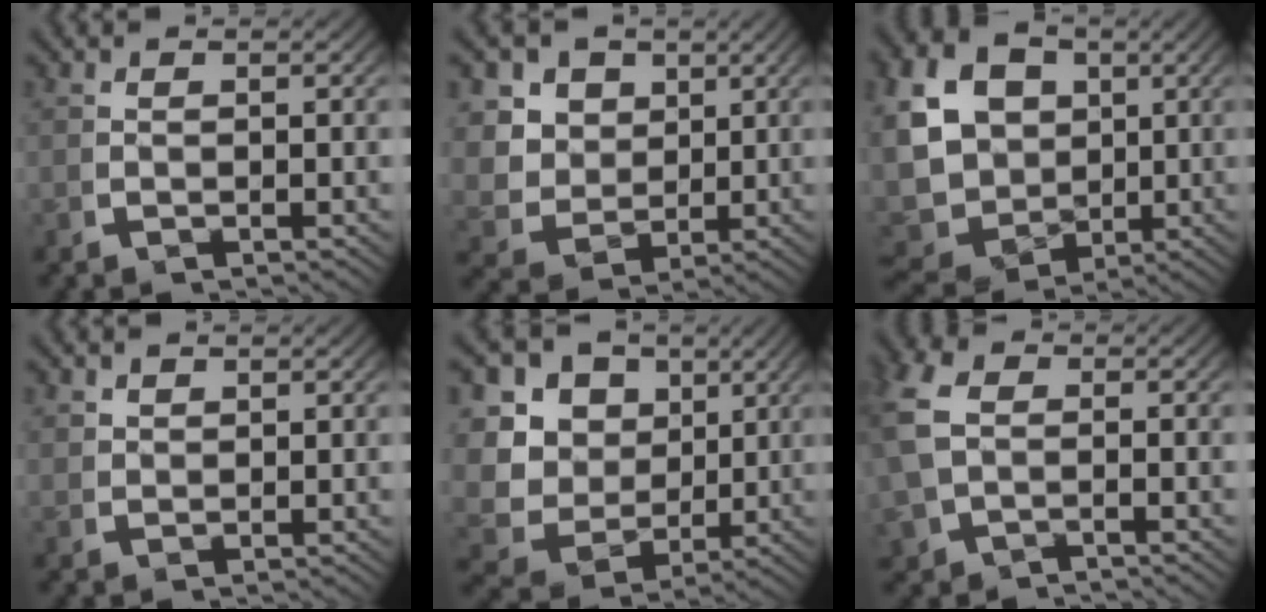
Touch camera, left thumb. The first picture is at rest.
{"total": 9.7, "force": [1.6, 8.1, 5.0], "torque": [-0.122, -0.034, 0.030]}
{"total": 15.0, "force": [-0.1, 12.8, 8.0], "torque": [-0.205, -0.053, 0.009]}
{"total": 1.2, "force": [1.2, 0.2, 0.1], "torque": [0.000, 0.001, 0.029]}
{"total": 13.3, "force": [0.8, 11.4, 6.9], "torque": [-0.164, -0.043, 0.015]}
{"total": 3.9, "force": [-0.3, 2.9, 2.6], "torque": [-0.077, -0.007, 0.004]}